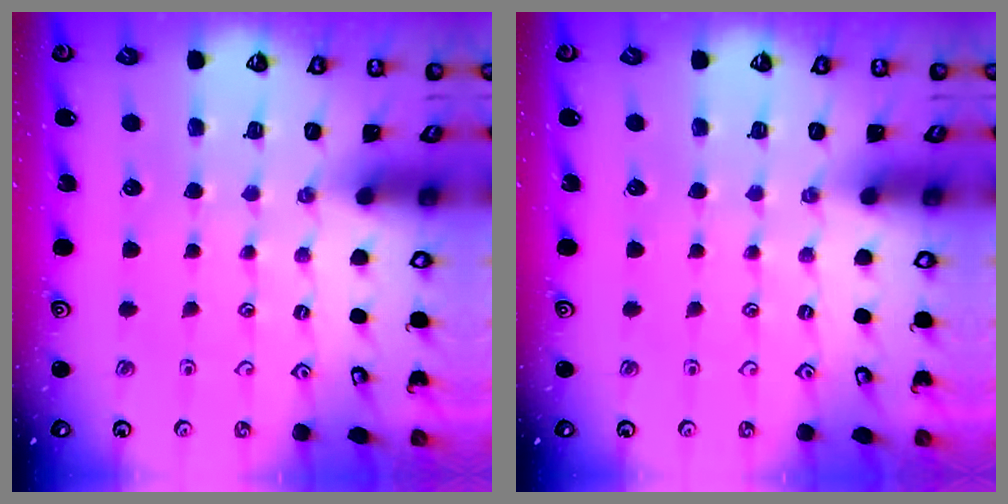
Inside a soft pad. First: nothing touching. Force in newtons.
{"total": 0.0}